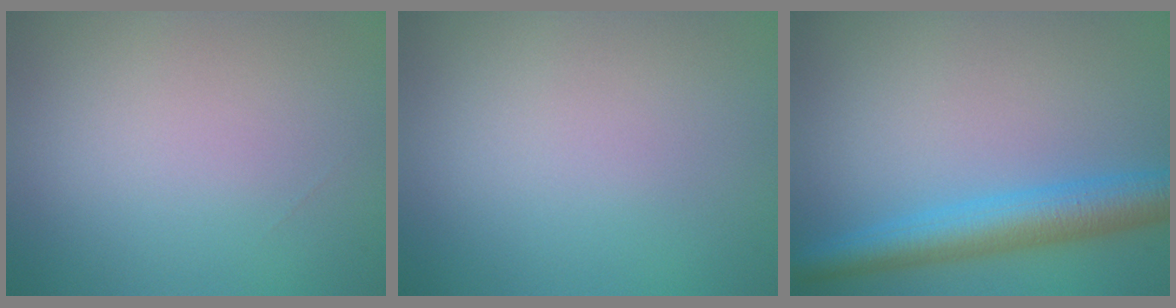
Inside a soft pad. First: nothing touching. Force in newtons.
{"total": 0.0}
{"total": 5.2, "press": 5.2, "slide": 0.0}